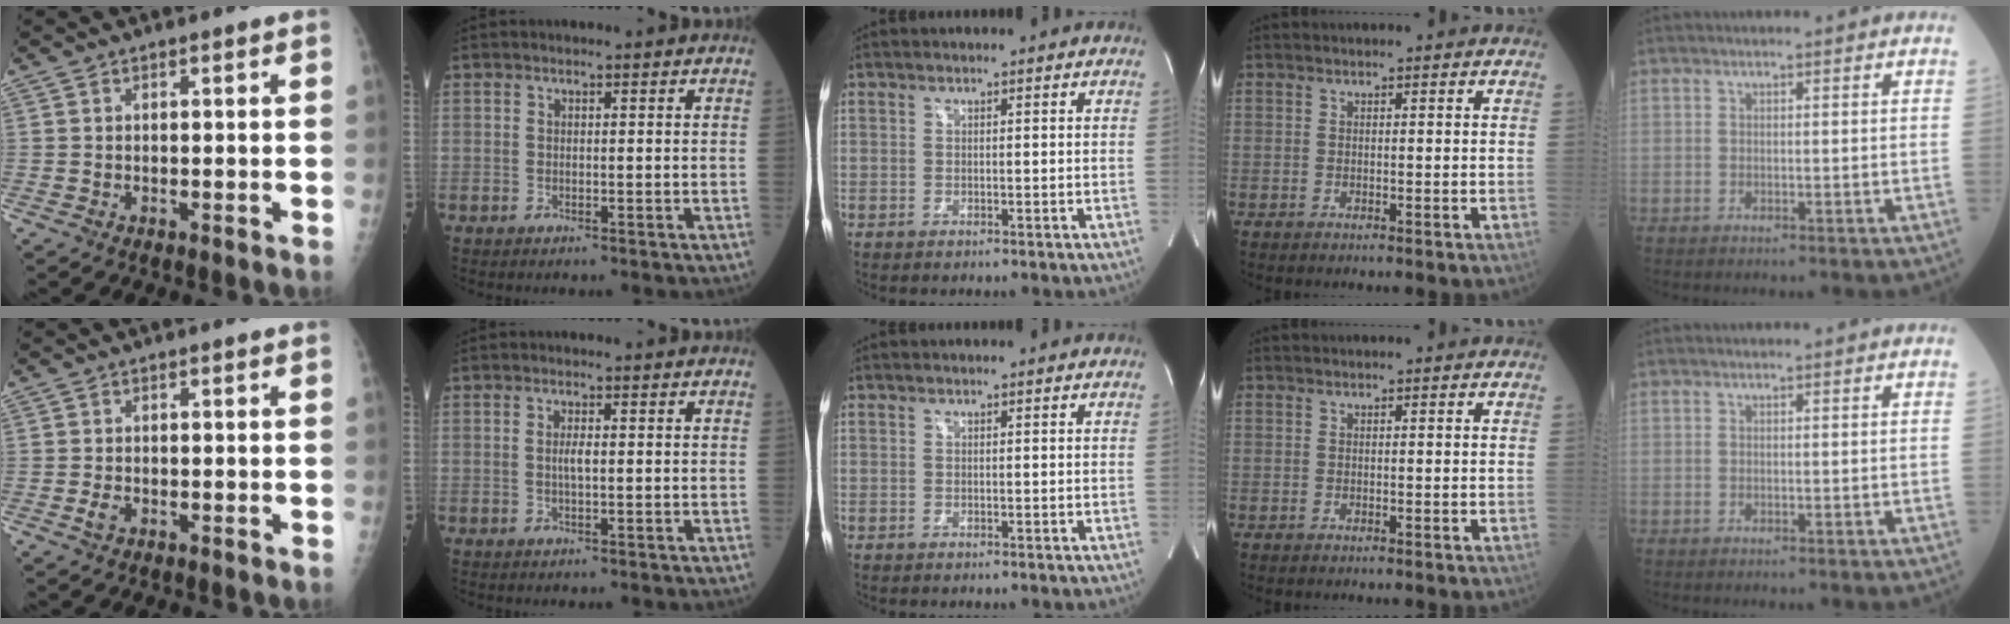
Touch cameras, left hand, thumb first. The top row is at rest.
{"thumb": {"total": 1.4, "force": [-0.5, 0.9, 1.0], "torque": [-0.019, -0.001, -0.010]}, "index": {"total": 1.6, "force": [0.1, 0.3, 1.6], "torque": [-0.034, 0.001, 0.001]}}